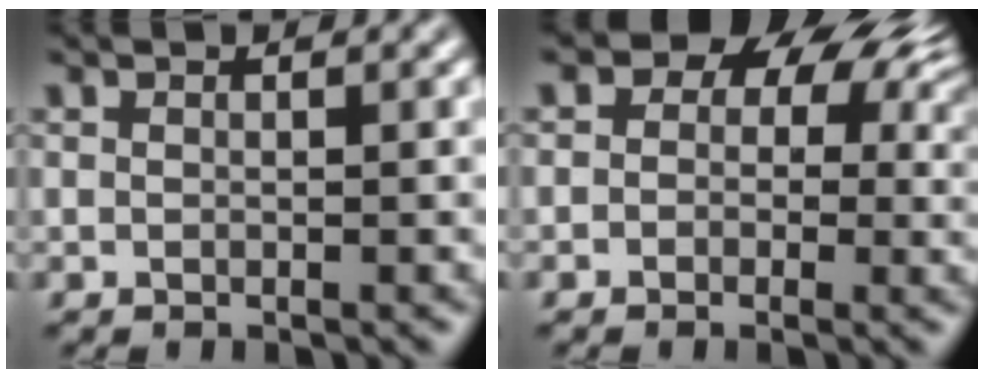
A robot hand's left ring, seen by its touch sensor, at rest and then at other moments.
{"total": 9.4, "force": [2.6, 7.1, 5.5], "torque": [-0.065, 0.037, 0.017]}